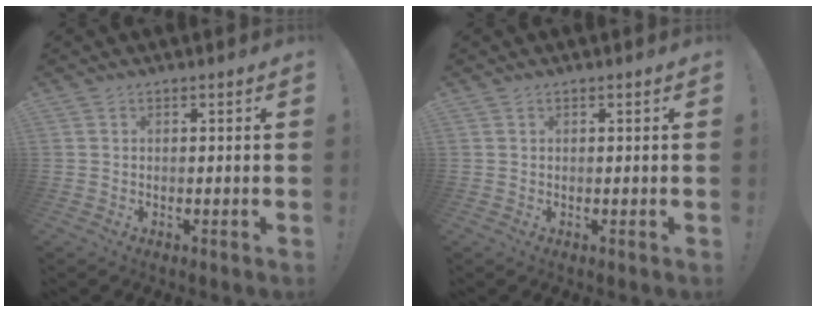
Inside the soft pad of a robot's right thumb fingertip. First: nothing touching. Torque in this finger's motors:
{"motor_torque": [0.05, 0.03, -0.10, 0.07, 0.00]}